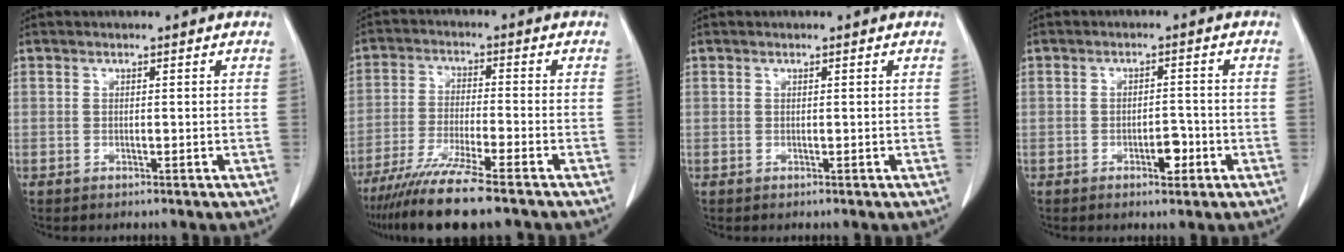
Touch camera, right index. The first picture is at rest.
{"total": 12.2, "force": [-9.6, -0.2, 7.6], "torque": [-0.126, -0.034, -0.158]}
{"total": 0.0}
{"total": 3.0, "force": [-1.4, 1.2, 2.4], "torque": [-0.033, 0.004, -0.018]}